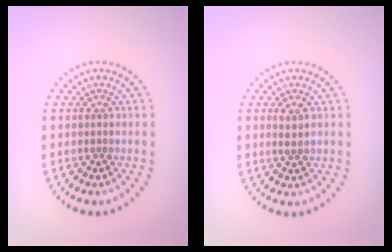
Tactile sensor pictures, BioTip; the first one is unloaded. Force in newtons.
{"total": 1.3, "press": 1.2, "slide": 0.4}